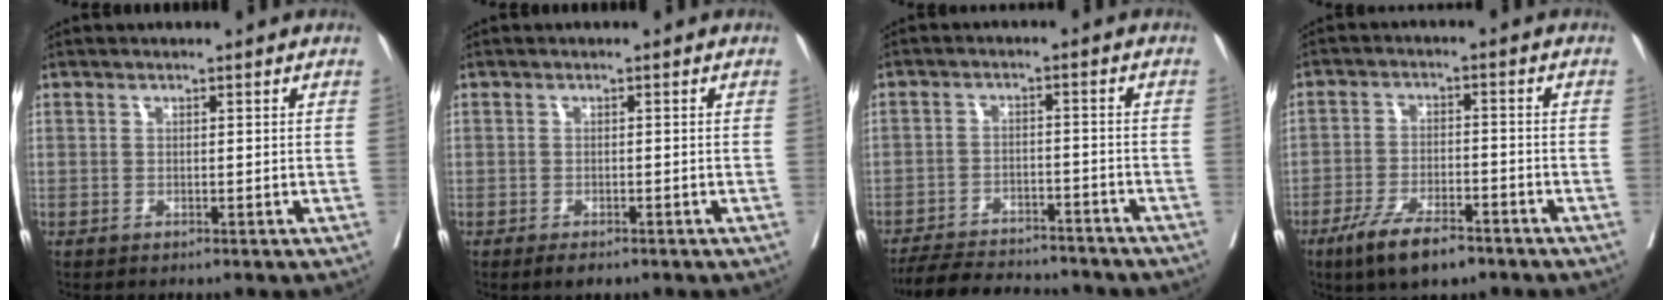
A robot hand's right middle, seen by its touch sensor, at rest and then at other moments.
{"total": 1.9, "force": [-1.4, 0.8, 1.1], "torque": [-0.017, -0.002, -0.017]}
{"total": 14.3, "force": [-13.1, 3.2, 4.9], "torque": [-0.085, -0.004, -0.181]}
{"total": 8.3, "force": [-5.7, 2.3, 5.5], "torque": [-0.101, -0.009, -0.097]}